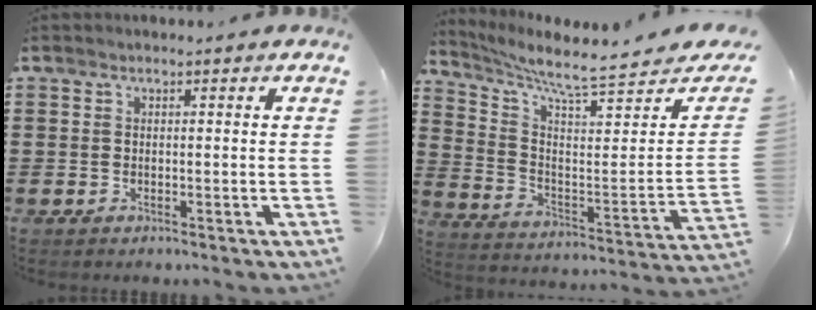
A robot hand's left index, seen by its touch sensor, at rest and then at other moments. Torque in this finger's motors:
{"motor_torque": [1.13, -1.01, 0.12, 0.03]}